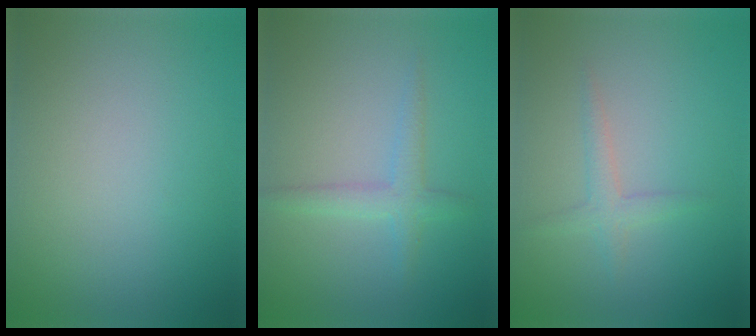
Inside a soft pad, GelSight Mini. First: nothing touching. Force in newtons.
{"total": 2.2, "press": 2.2, "slide": 0.0}
{"total": 1.7, "press": 1.7, "slide": 0.1}